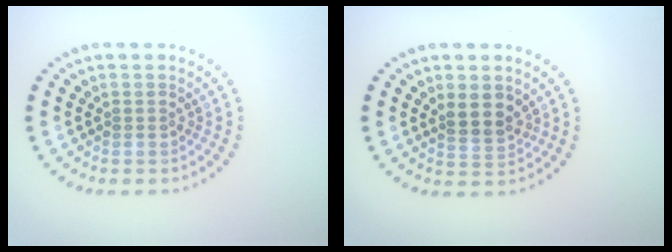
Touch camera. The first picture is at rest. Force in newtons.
{"total": 2.6, "press": 2.3, "slide": 1.2}